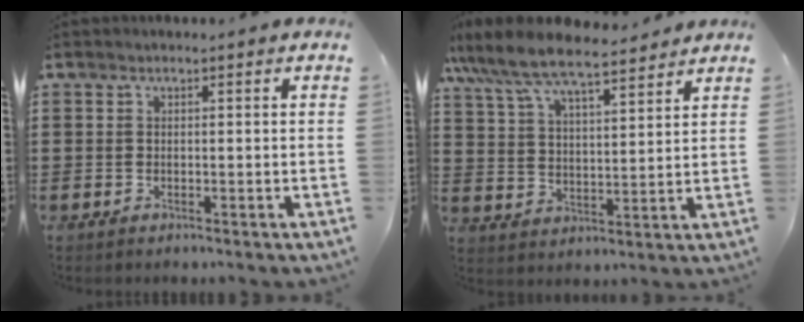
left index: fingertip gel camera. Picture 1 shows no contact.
{"total": 8.0, "force": [7.2, 1.2, 3.2], "torque": [-0.090, -0.033, 0.126]}